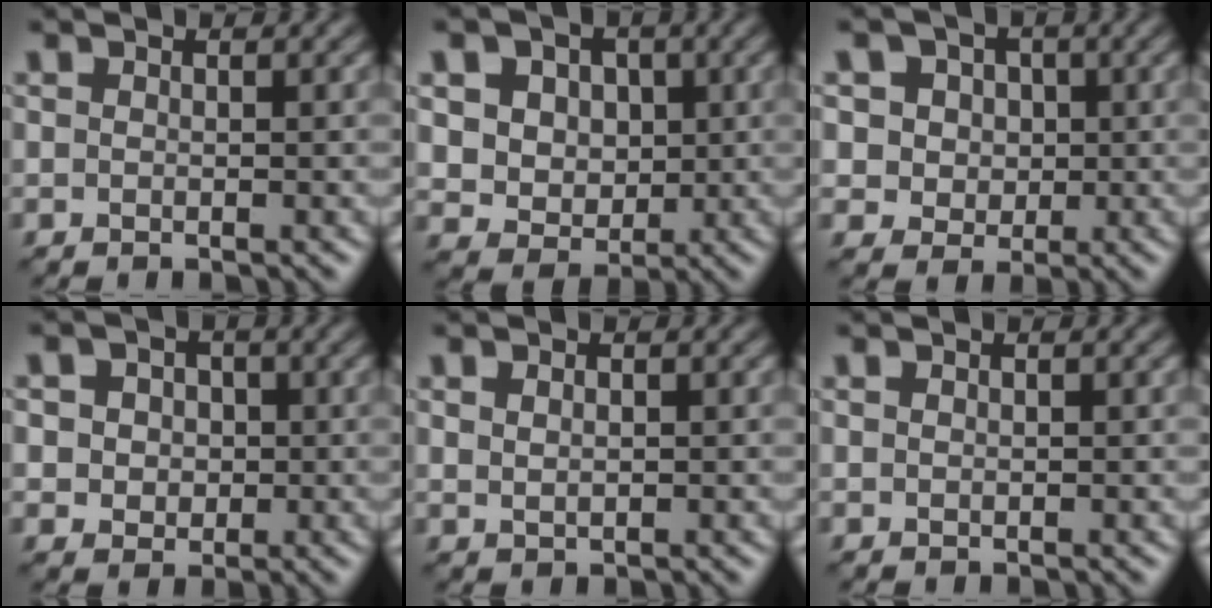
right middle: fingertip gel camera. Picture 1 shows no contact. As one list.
[{"total": 6.7, "force": [2.1, 5.6, 3.2], "torque": [-0.065, 0.014, 0.031]}, {"total": 6.3, "force": [2.3, 5.3, 2.5], "torque": [-0.038, 0.019, 0.022]}, {"total": 4.8, "force": [1.1, 4.1, 2.3], "torque": [-0.033, 0.024, 0.000]}, {"total": 1.1, "force": [0.4, 0.8, 0.7], "torque": [-0.015, -0.002, 0.010]}, {"total": 0.0}]